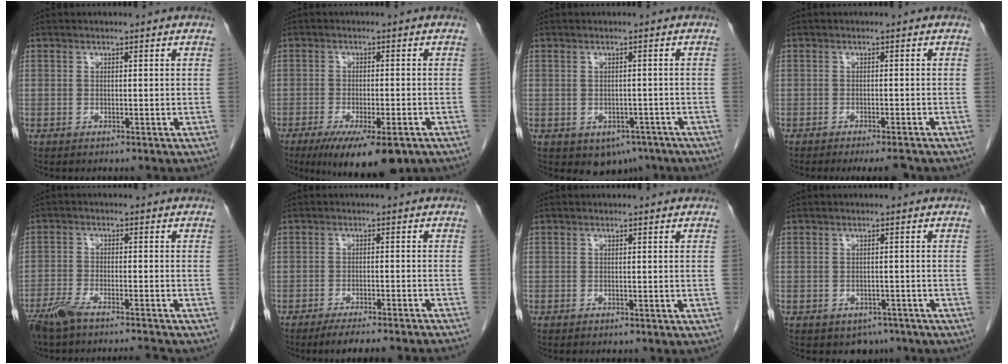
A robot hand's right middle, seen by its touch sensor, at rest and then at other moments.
{"total": 11.0, "force": [-7.2, 2.8, 7.9], "torque": [-0.114, -0.020, -0.108]}
{"total": 4.3, "force": [-2.4, 3.1, 1.8], "torque": [-0.013, 0.002, -0.022]}
{"total": 4.3, "force": [-3.8, 0.4, 2.0], "torque": [-0.019, -0.007, -0.053]}
{"total": 8.1, "force": [-7.3, 0.1, 3.7], "torque": [-0.064, -0.011, -0.124]}
{"total": 10.9, "force": [-9.9, -0.3, 4.6], "torque": [-0.044, -0.017, -0.132]}
{"total": 0.0}
{"total": 3.0, "force": [-2.1, 2.0, 0.7], "torque": [-0.004, 0.005, -0.022]}